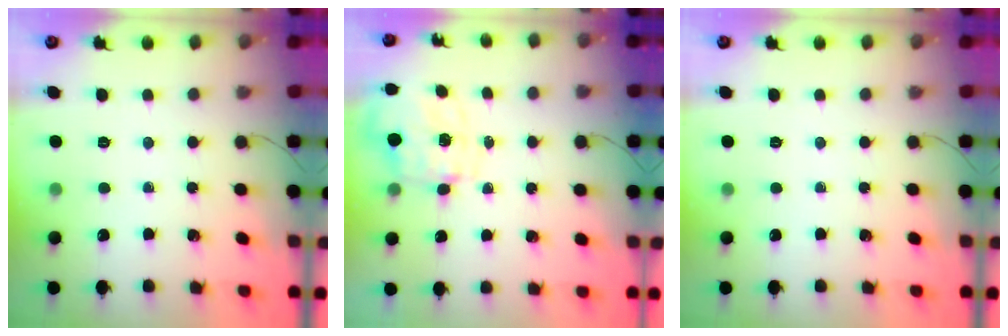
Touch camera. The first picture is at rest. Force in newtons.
{"total": 2.7, "press": 2.5, "slide": 1.1}
{"total": 0.0}